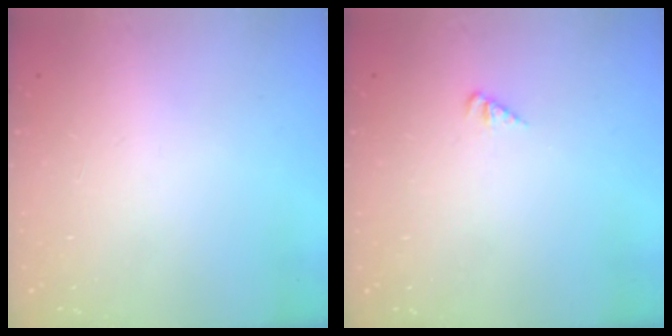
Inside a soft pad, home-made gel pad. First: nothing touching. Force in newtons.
{"total": 1.8, "press": 1.8, "slide": 0.3}